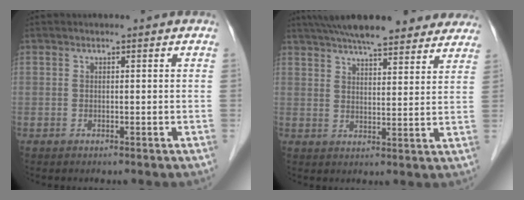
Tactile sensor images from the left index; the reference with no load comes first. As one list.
[{"total": 20.2, "force": [17.2, 4.3, 9.6], "torque": [-0.152, 0.038, 0.230]}]